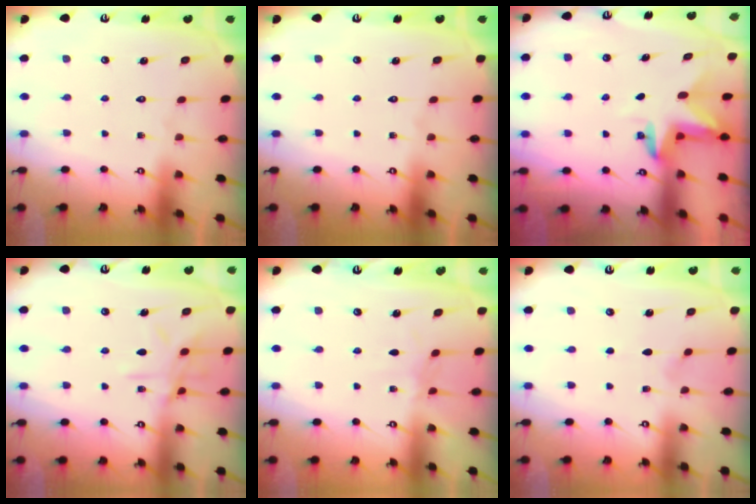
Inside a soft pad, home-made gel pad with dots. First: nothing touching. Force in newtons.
{"total": 0.0}
{"total": 3.3, "press": 3.3, "slide": 0.2}
{"total": 9.3, "press": 9.3, "slide": 0.7}
{"total": 1.5, "press": 1.5, "slide": 0.4}
{"total": 3.0, "press": 2.5, "slide": 1.7}